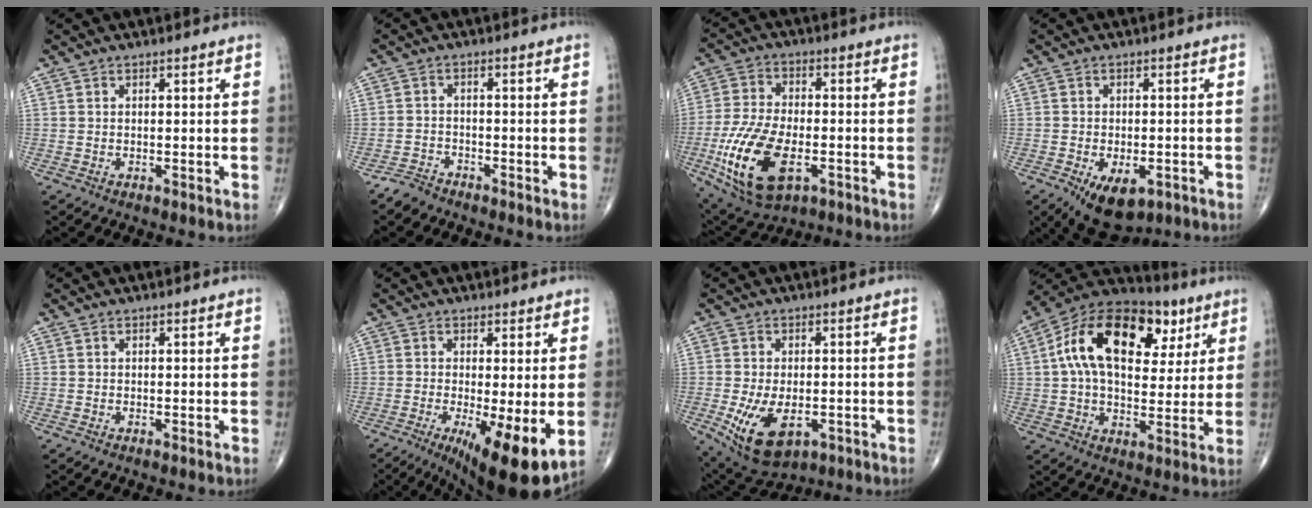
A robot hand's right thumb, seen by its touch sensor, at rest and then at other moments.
{"total": 2.8, "force": [-2.6, 1.1, 0.0], "torque": [-0.002, 0.006, -0.054]}
{"total": 17.6, "force": [-5.6, 9.1, 14.0], "torque": [-0.277, 0.006, -0.090]}
{"total": 9.9, "force": [-4.9, 5.4, 6.6], "torque": [-0.095, 0.005, -0.065]}
{"total": 4.1, "force": [-3.5, 1.8, 1.2], "torque": [-0.028, 0.010, -0.068]}
{"total": 12.4, "force": [-3.1, 3.1, 11.6], "torque": [-0.177, -0.027, -0.041]}
{"total": 11.5, "force": [-3.6, 6.5, 8.8], "torque": [-0.151, 0.000, -0.043]}
{"total": 22.1, "force": [7.0, 13.0, 16.4], "torque": [-0.253, 0.015, 0.104]}